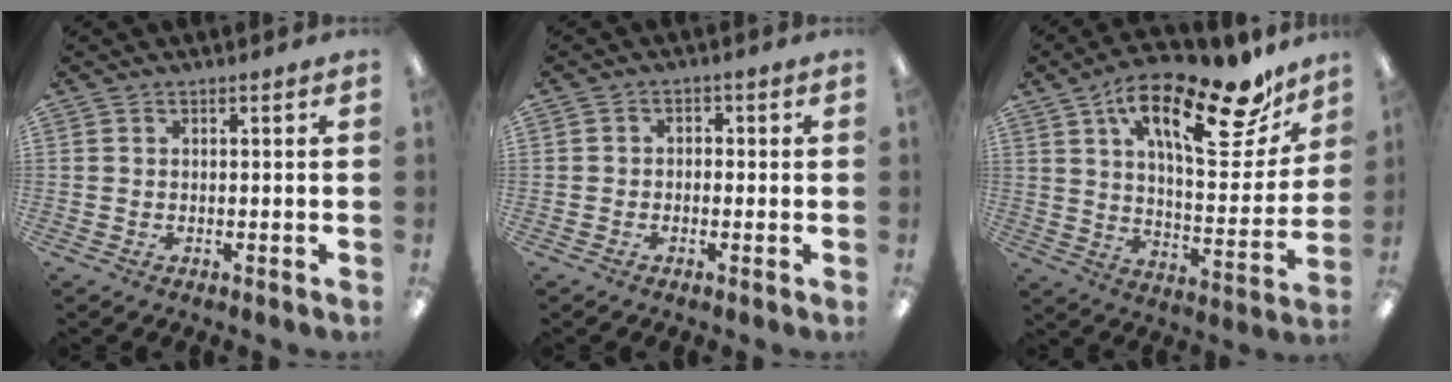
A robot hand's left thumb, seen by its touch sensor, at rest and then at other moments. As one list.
[{"total": 1.9, "force": [-1.3, 1.2, 0.4], "torque": [-0.007, 0.010, -0.028]}, {"total": 24.1, "force": [15.0, 8.7, 16.8], "torque": [-0.249, -0.085, 0.243]}]